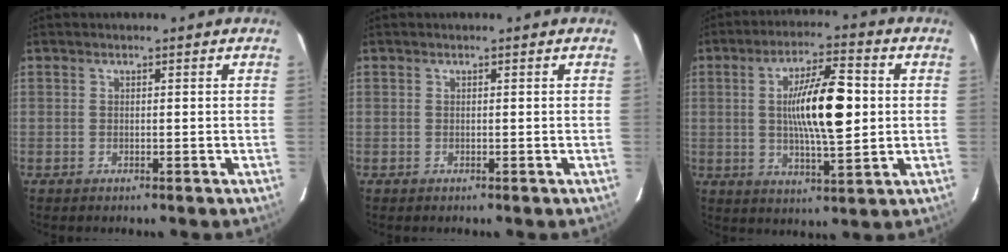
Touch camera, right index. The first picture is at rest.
{"total": 0.0}
{"total": 12.5, "force": [1.1, 2.3, 12.2], "torque": [-0.210, 0.008, 0.017]}